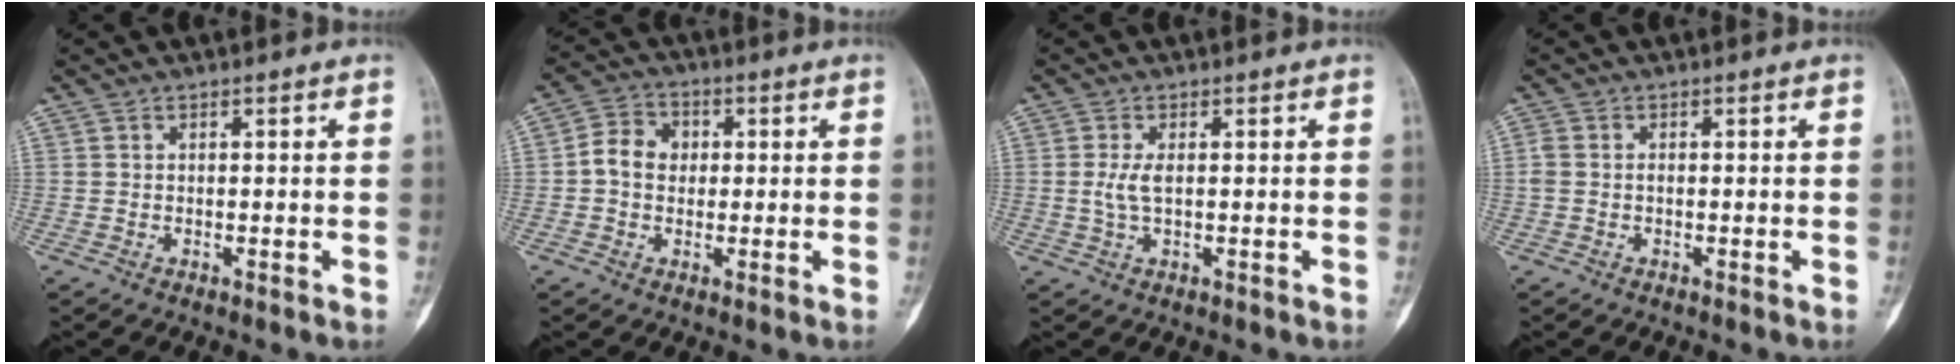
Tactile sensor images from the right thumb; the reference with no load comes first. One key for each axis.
{"total": 6.4, "fx": 0.2, "fy": 5.3, "fz": 3.6, "tx": -0.048, "ty": 0.016, "tz": -0.006}
{"total": 2.9, "fx": 0.2, "fy": 1.1, "fz": 2.7, "tx": -0.069, "ty": -0.001, "tz": 0.006}
{"total": 1.9, "fx": -0.2, "fy": 1.3, "fz": 1.4, "tx": -0.041, "ty": 0.006, "tz": -0.005}